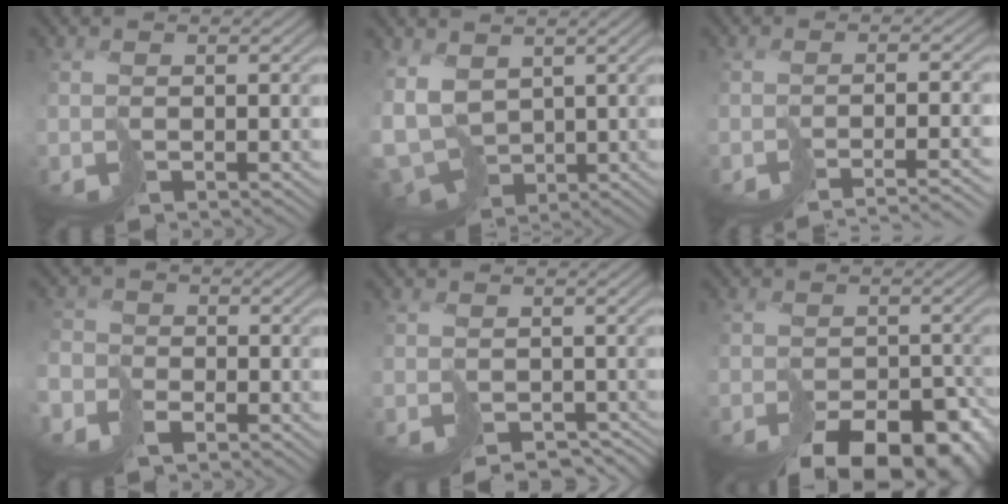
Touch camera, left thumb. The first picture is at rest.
{"total": 8.6, "force": [-0.3, 6.4, 5.8], "torque": [-0.156, -0.036, 0.004]}
{"total": 5.1, "force": [-4.5, -0.3, 2.3], "torque": [-0.027, -0.007, -0.061]}
{"total": 3.5, "force": [-2.7, 2.0, 1.0], "torque": [-0.019, -0.006, -0.057]}
{"total": 2.5, "force": [-1.7, 1.6, 0.7], "torque": [-0.003, -0.011, -0.016]}
{"total": 12.5, "force": [-9.5, 6.2, 5.1], "torque": [-0.058, -0.032, -0.097]}